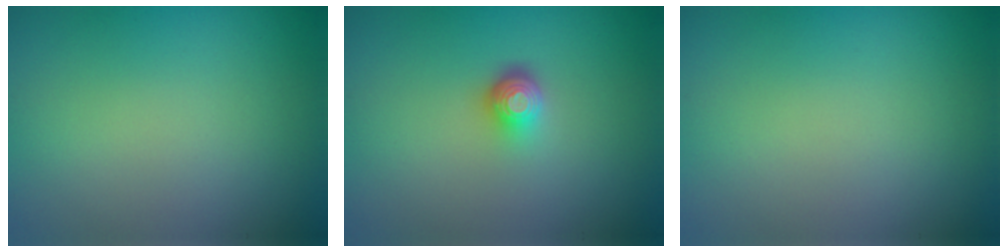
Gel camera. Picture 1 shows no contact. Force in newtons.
{"total": 2.2, "press": 1.5, "slide": 1.6}
{"total": 0.0}